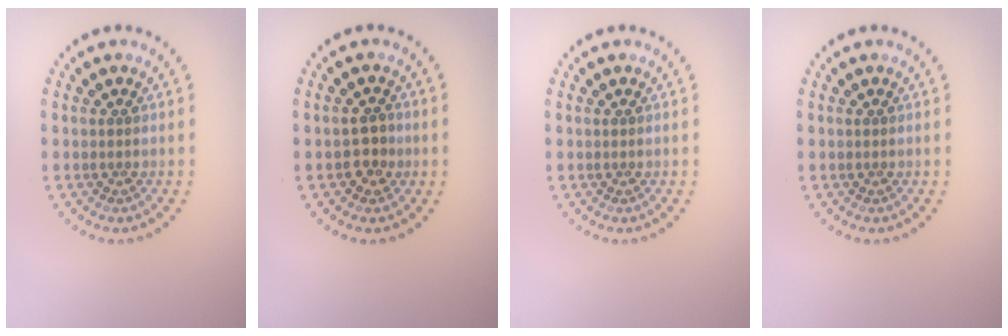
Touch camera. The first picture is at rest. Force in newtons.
{"total": 2.1, "press": 2.1, "slide": 0.4}
{"total": 0.0}
{"total": 0.0}